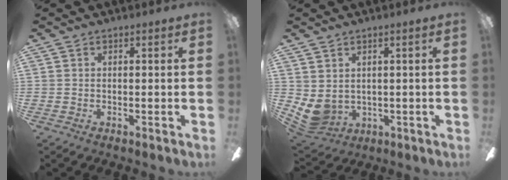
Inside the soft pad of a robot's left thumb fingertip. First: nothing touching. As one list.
[{"total": 5.1, "force": [0.2, 4.5, 2.4], "torque": [-0.082, -0.017, 0.003]}]